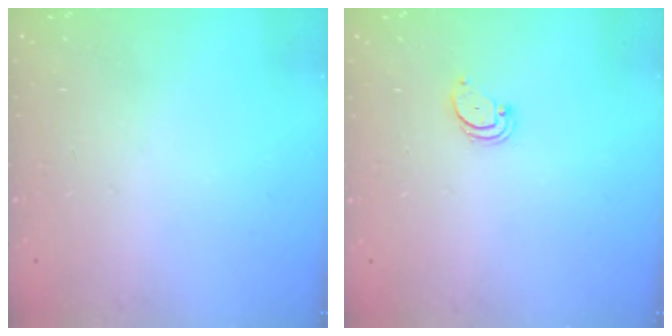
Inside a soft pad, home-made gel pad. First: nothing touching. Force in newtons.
{"total": 1.8, "press": 1.8, "slide": 0.2}